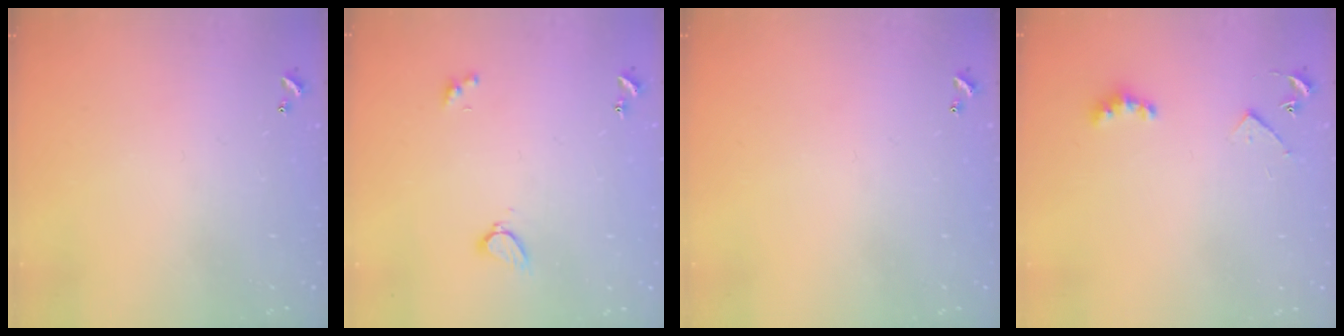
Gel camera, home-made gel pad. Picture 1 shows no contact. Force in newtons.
{"total": 2.2, "press": 2.2, "slide": 0.3}
{"total": 0.0}
{"total": 4.5, "press": 4.4, "slide": 0.7}